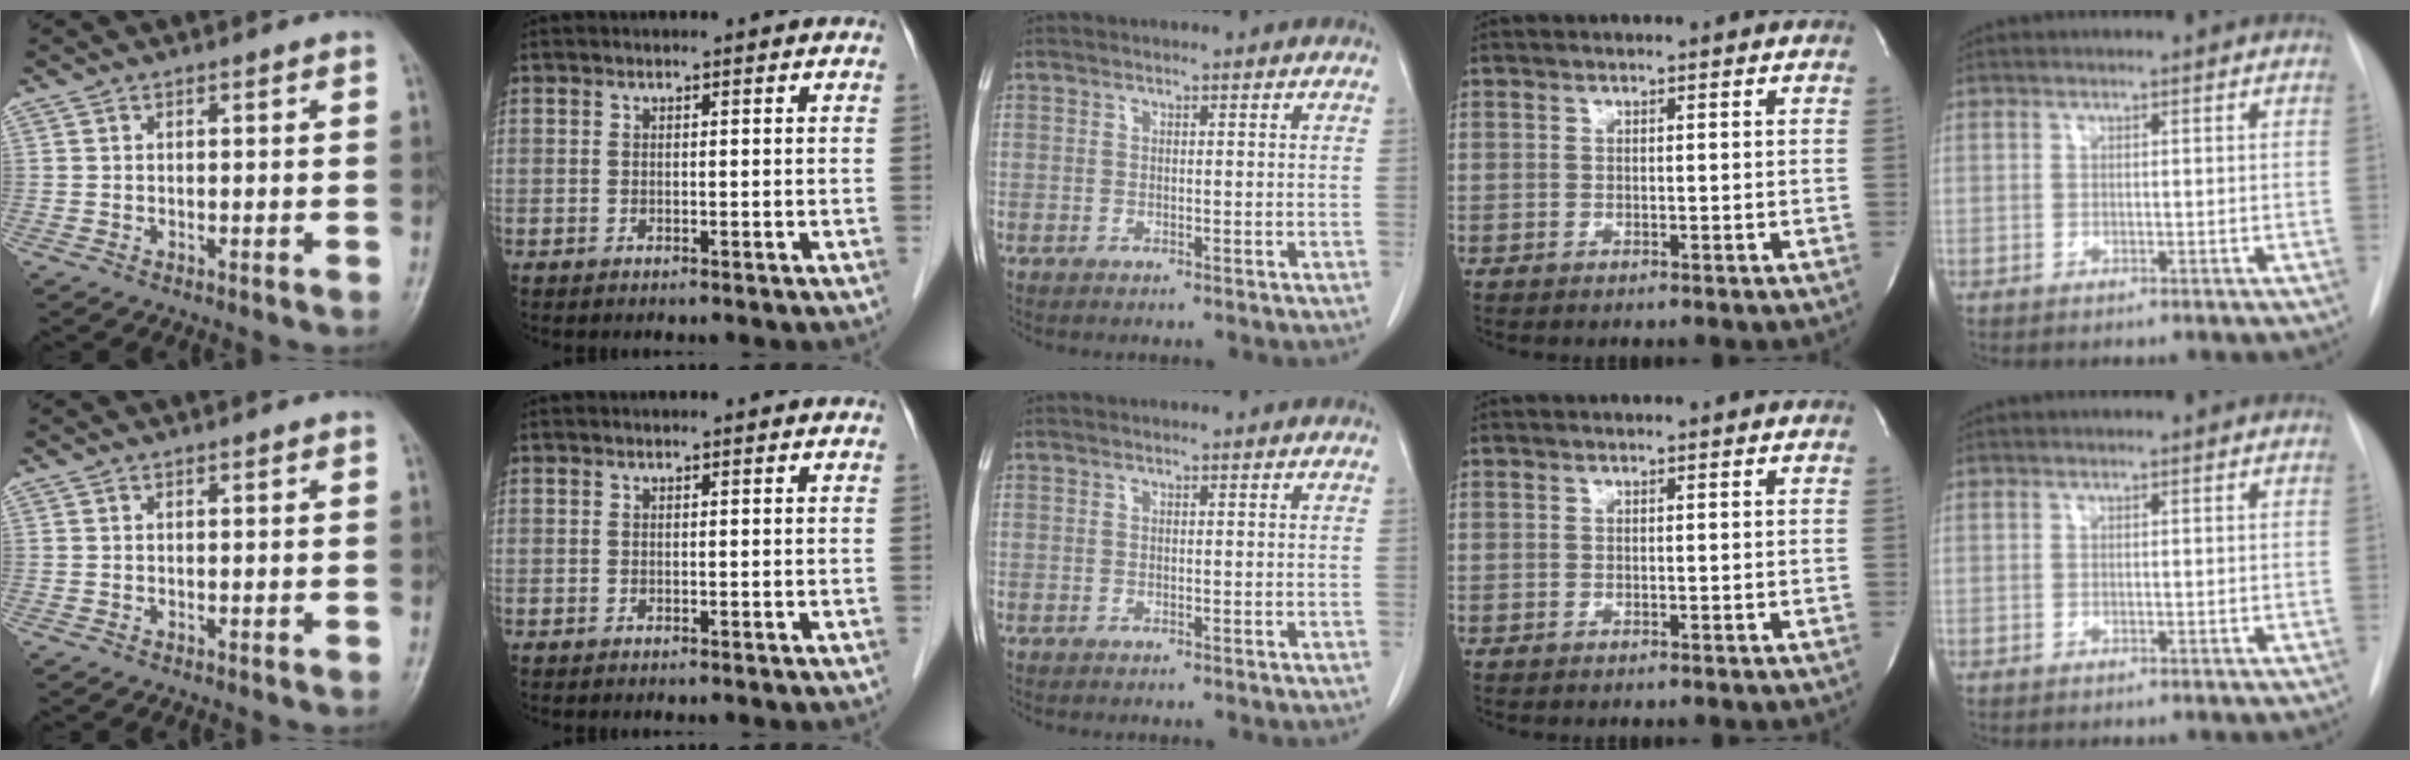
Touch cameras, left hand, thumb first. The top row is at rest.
{}